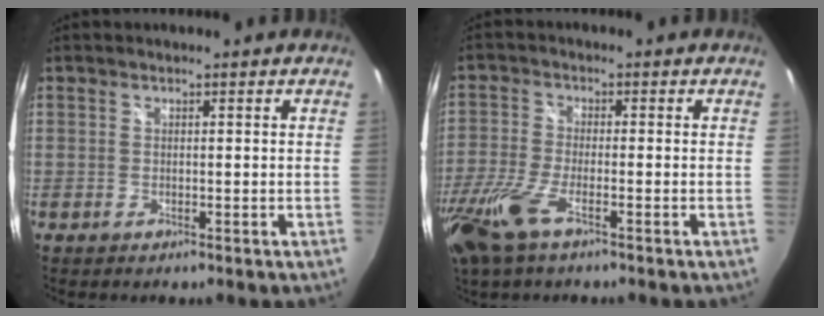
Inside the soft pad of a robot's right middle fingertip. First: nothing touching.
{"total": 10.7, "force": [-6.4, 3.1, 8.1], "torque": [-0.198, -0.030, -0.130]}